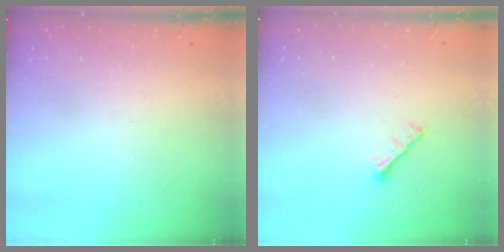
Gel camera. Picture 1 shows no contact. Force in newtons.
{"total": 2.4, "press": 2.4, "slide": 0.6}